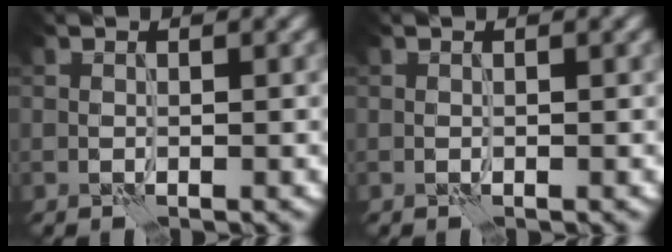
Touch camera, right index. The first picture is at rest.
{"total": 0.0}